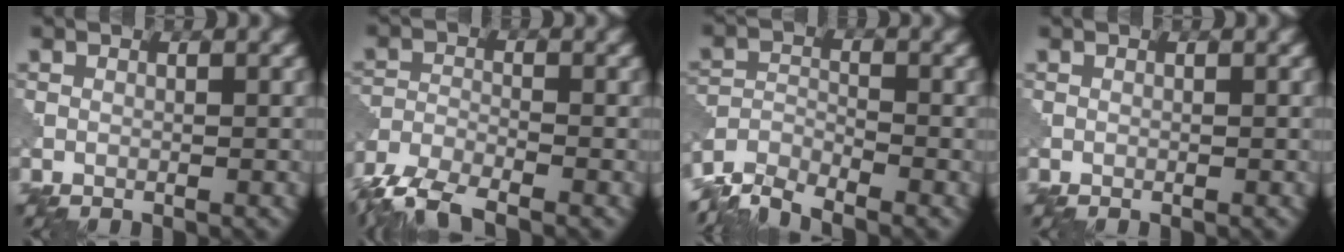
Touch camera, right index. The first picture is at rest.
{"total": 6.1, "force": [-5.1, 1.4, 3.1], "torque": [-0.065, -0.014, -0.107]}
{"total": 4.1, "force": [-3.9, 0.9, 1.2], "torque": [-0.020, -0.006, -0.086]}
{"total": 0.0}